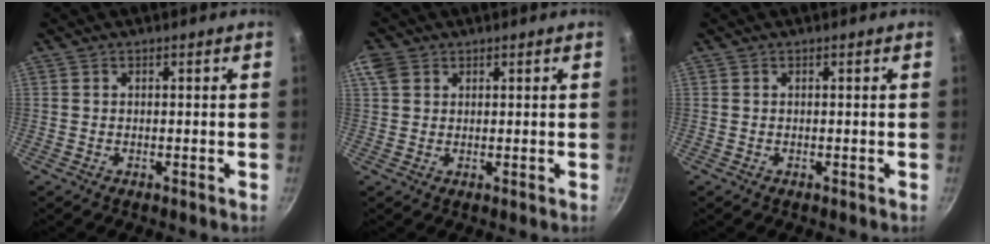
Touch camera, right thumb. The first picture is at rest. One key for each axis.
{"total": 4.9, "fx": 2.1, "fy": 3.7, "fz": 2.2, "tx": -0.039, "ty": 0.004, "tz": 0.038}
{"total": 0.0}